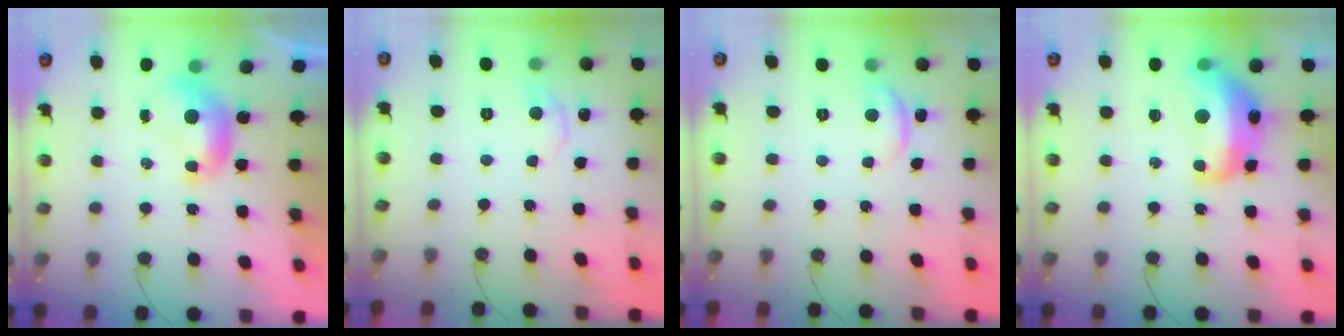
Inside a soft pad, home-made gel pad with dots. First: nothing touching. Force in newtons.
{"total": 0.5, "press": 0.2, "slide": 0.5}
{"total": 2.7, "press": 2.6, "slide": 0.5}
{"total": 8.6, "press": 8.5, "slide": 0.9}